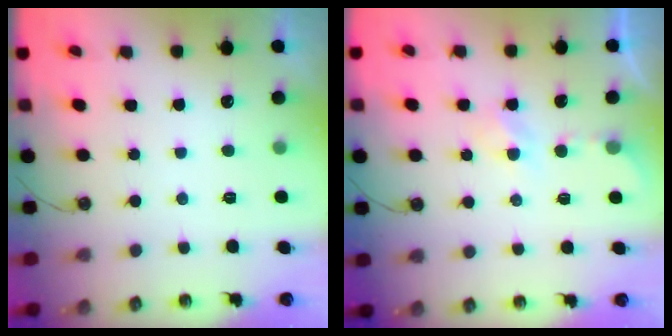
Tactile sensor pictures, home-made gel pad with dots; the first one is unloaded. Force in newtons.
{"total": 3.9, "press": 3.8, "slide": 0.6}